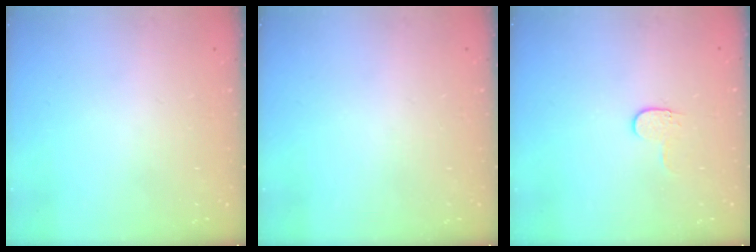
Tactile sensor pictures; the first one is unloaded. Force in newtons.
{"total": 0.0}
{"total": 3.9, "press": 3.8, "slide": 0.5}